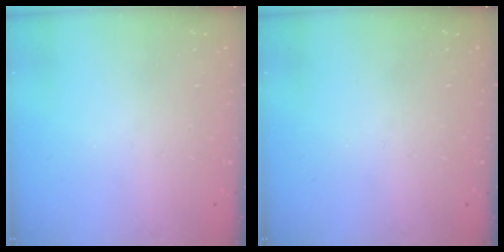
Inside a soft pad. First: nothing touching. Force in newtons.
{"total": 0.0}